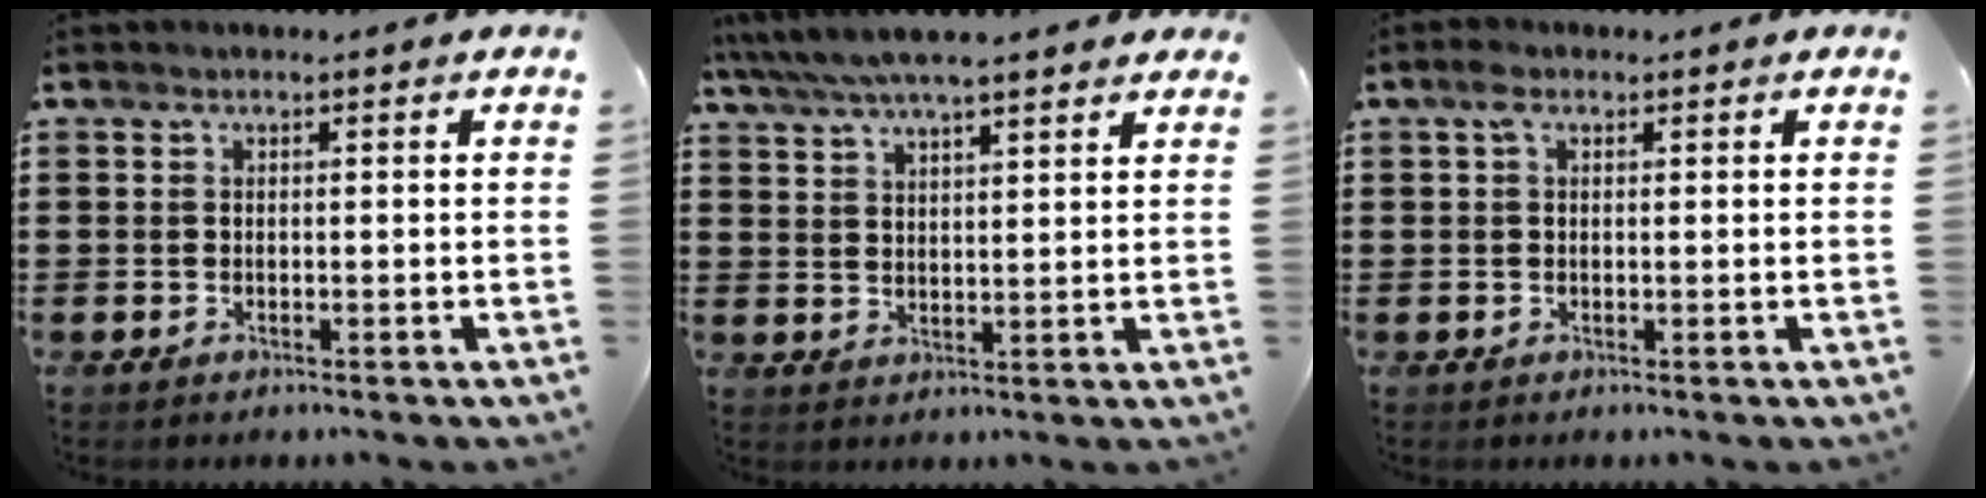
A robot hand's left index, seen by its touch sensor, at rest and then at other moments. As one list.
[{"total": 5.6, "force": [4.8, 0.9, 2.6], "torque": [-0.066, -0.014, 0.084]}, {"total": 1.9, "force": [0.8, 1.1, 1.4], "torque": [-0.031, 0.008, 0.014]}]